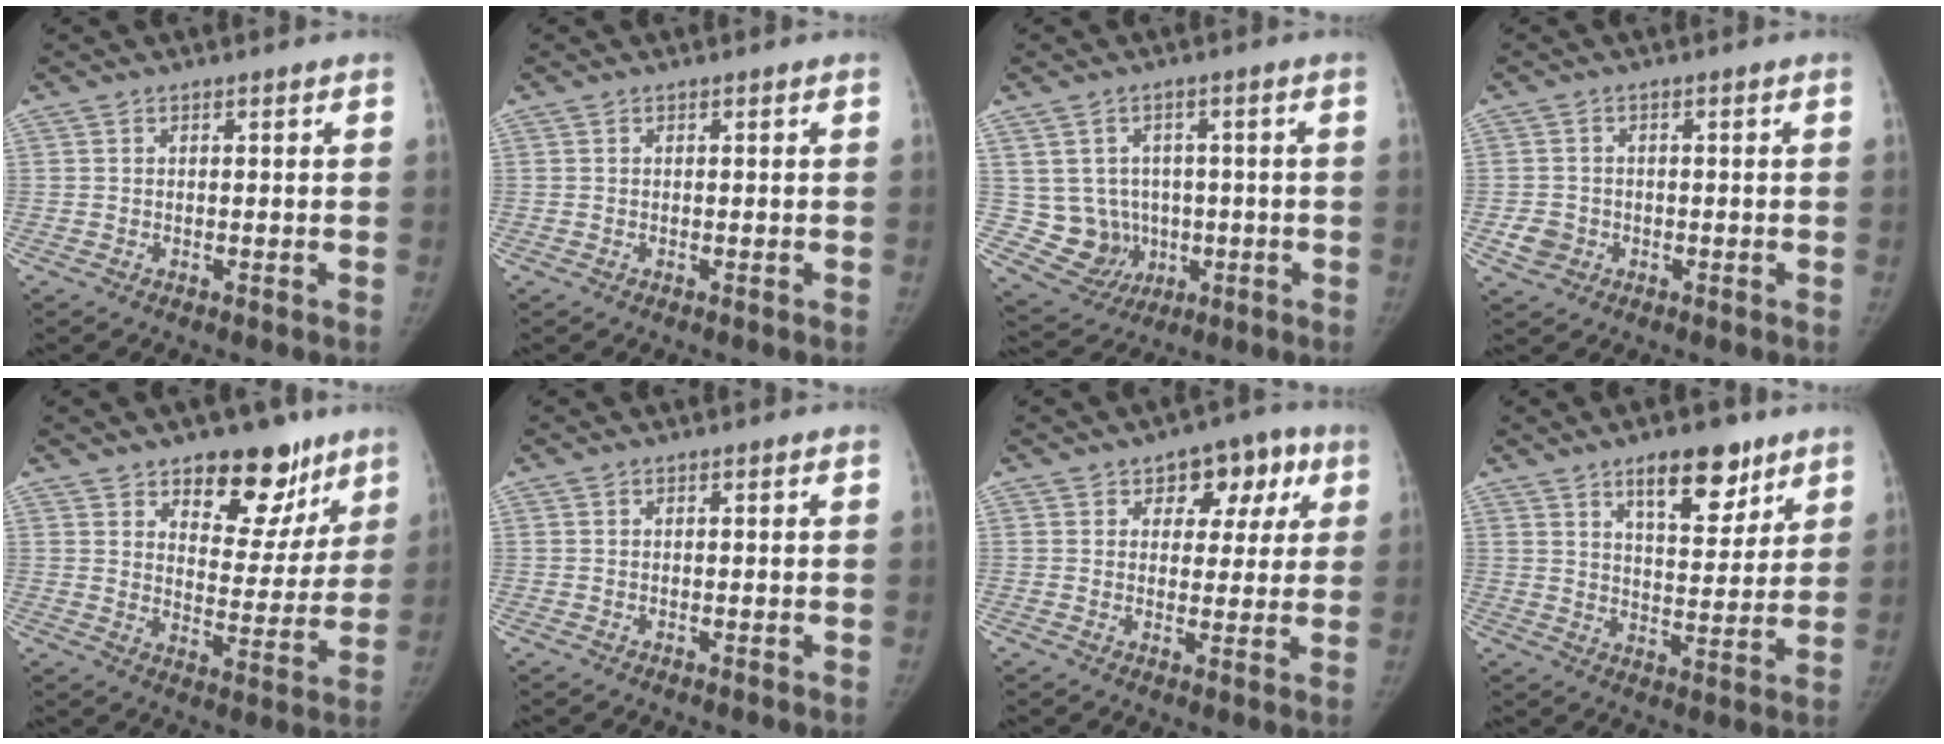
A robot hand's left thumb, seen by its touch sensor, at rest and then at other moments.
{"total": 0.0}
{"total": 8.7, "force": [-0.3, 8.2, 2.9], "torque": [-0.011, 0.003, 0.015]}
{"total": 3.3, "force": [-1.1, 3.0, 1.0], "torque": [-0.008, 0.007, -0.018]}
{"total": 15.1, "force": [9.9, 8.2, 7.9], "torque": [-0.033, -0.054, 0.145]}
{"total": 0.0}
{"total": 9.0, "force": [3.8, 6.1, 5.4], "torque": [-0.014, -0.006, 0.043]}
{"total": 11.9, "force": [7.5, 5.0, 7.7], "torque": [-0.080, -0.043, 0.119]}